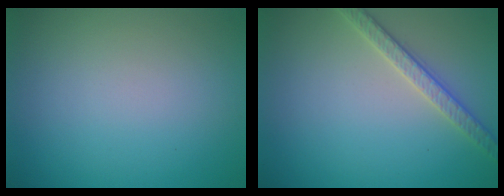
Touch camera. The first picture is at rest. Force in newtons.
{"total": 2.6, "press": 2.6, "slide": 0.5}